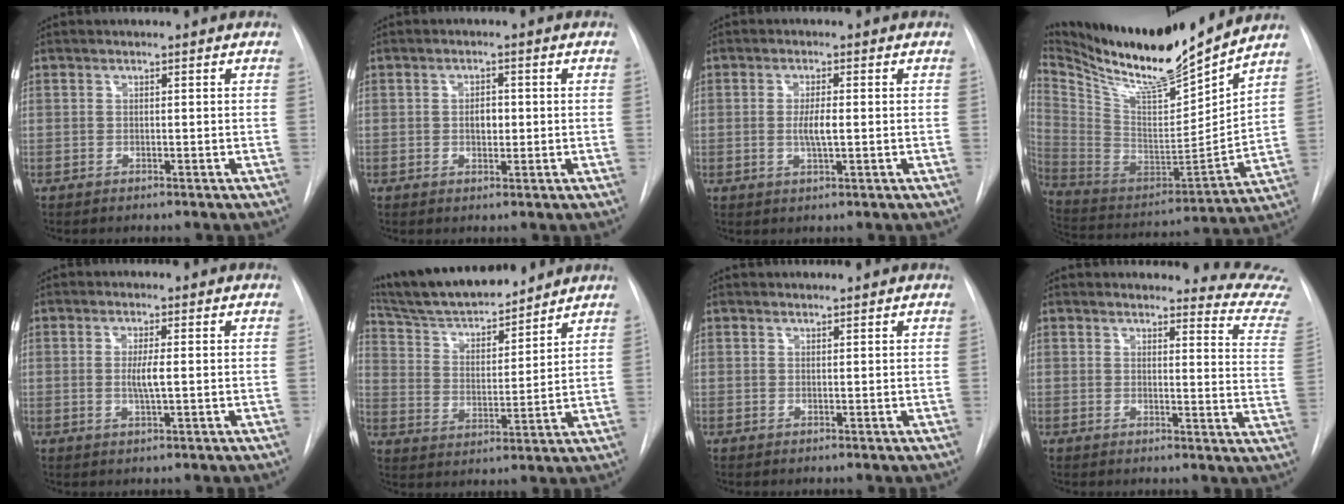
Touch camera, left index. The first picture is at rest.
{"total": 2.4, "force": [-0.2, 1.4, 1.9], "torque": [-0.030, 0.000, -0.002]}
{"total": 3.1, "force": [-0.3, 0.5, 3.1], "torque": [-0.059, -0.005, -0.004]}
{"total": 21.0, "force": [18.7, 1.3, 9.3], "torque": [-0.183, -0.041, 0.326]}
{"total": 2.8, "force": [-0.2, 0.2, 2.8], "torque": [-0.054, -0.006, -0.003]}
{"total": 16.2, "force": [14.7, 2.7, 6.2], "torque": [-0.109, 0.013, 0.251]}
{"total": 1.0, "force": [1.0, 0.1, 0.1], "torque": [-0.005, 0.009, 0.021]}
{"total": 12.9, "force": [12.9, 0.1, 0.8], "torque": [0.020, -0.126, 0.104]}